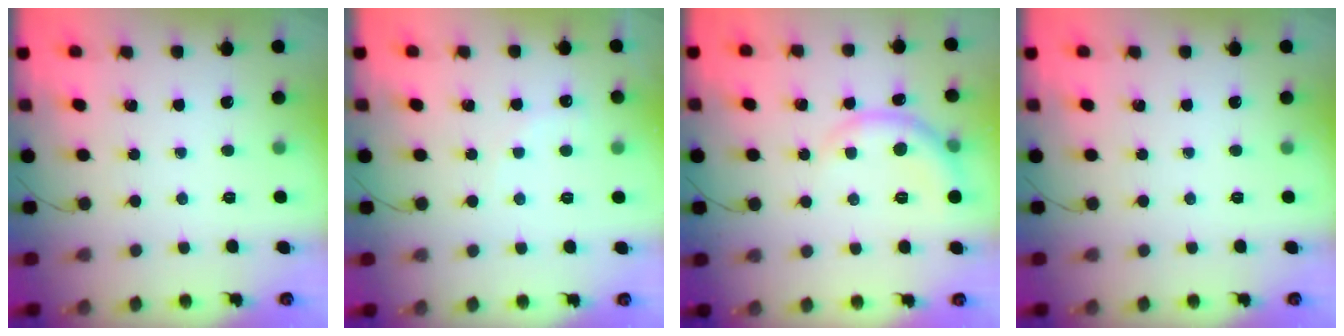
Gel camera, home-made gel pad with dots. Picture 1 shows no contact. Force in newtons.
{"total": 5.3, "press": 5.2, "slide": 1.0}
{"total": 6.7, "press": 6.7, "slide": 0.9}
{"total": 0.0}